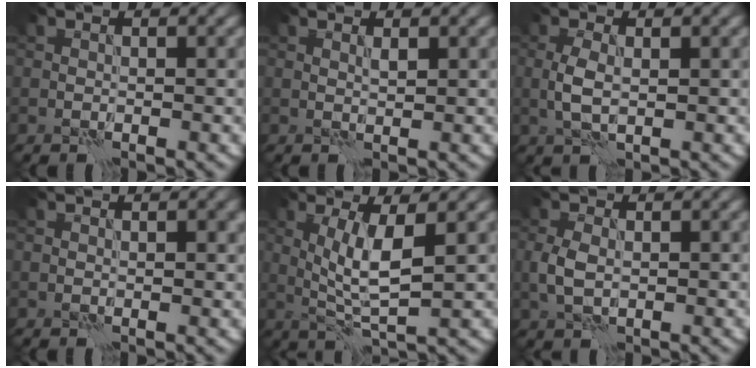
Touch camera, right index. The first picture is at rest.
{"total": 0.7, "force": [0.7, -0.1, 0.2], "torque": [-0.007, -0.001, 0.013]}
{"total": 2.5, "force": [-0.3, 1.1, 2.2], "torque": [-0.050, 0.000, -0.003]}
{"total": 0.9, "force": [0.1, 0.5, 0.7], "torque": [-0.004, 0.000, 0.003]}
{"total": 4.5, "force": [0.6, 0.9, 4.4], "torque": [-0.091, -0.003, 0.017]}
{"total": 2.4, "force": [-0.3, 1.5, 1.8], "torque": [-0.047, -0.001, -0.003]}